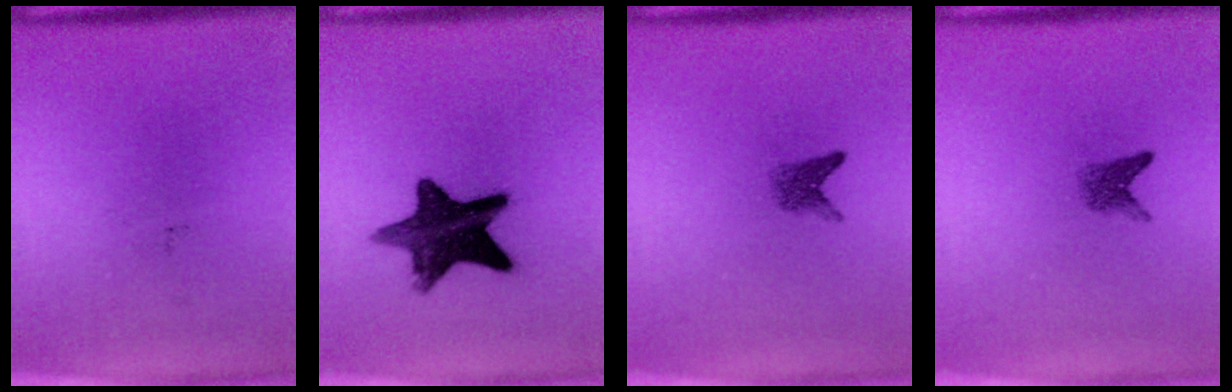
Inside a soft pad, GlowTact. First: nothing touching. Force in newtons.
{"total": 13.0}
{"total": 1.8}
{"total": 1.8}